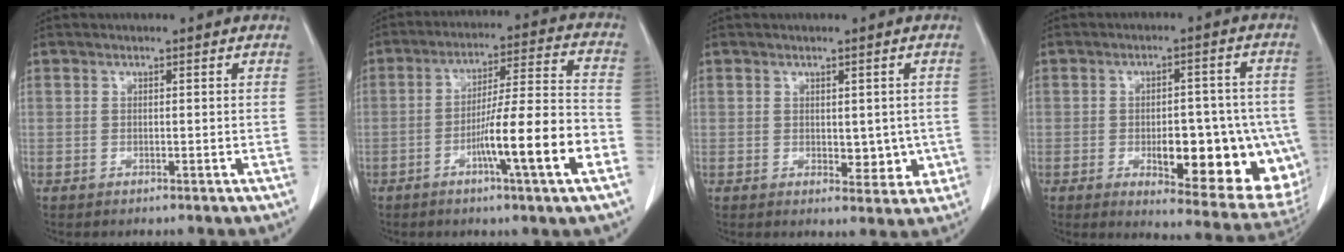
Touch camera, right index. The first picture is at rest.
{"total": 14.0, "force": [-5.3, -0.2, 13.0], "torque": [-0.209, 0.003, -0.085]}
{"total": 4.3, "force": [-0.2, 2.6, 3.4], "torque": [-0.028, -0.006, 0.006]}
{"total": 18.0, "force": [-4.8, 6.5, 16.1], "torque": [-0.128, 0.016, -0.039]}